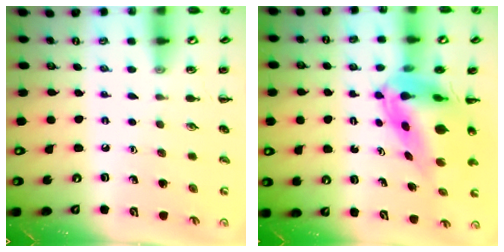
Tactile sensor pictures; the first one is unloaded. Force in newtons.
{"total": 8.1, "press": 7.7, "slide": 2.6}